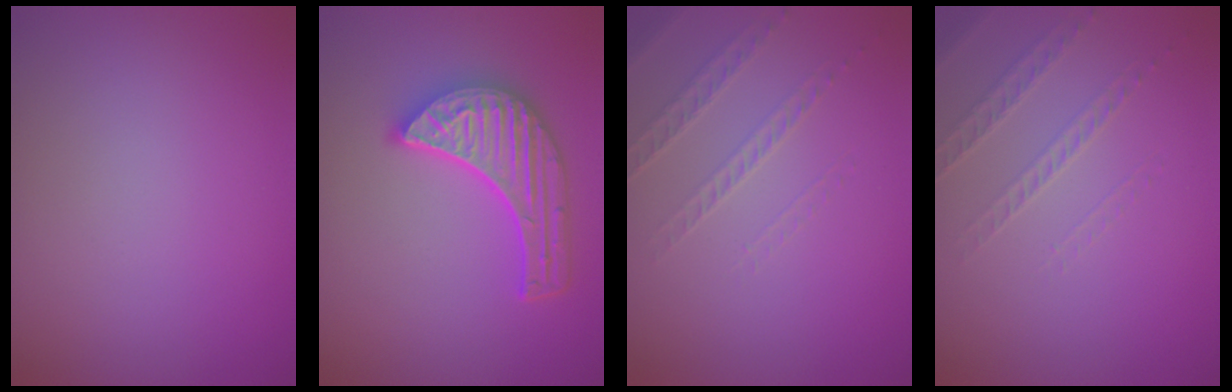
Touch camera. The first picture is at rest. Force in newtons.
{"total": 5.6, "press": 4.5, "slide": 3.3}
{"total": 1.3, "press": 0.9, "slide": 0.9}
{"total": 1.3, "press": 0.9, "slide": 0.9}